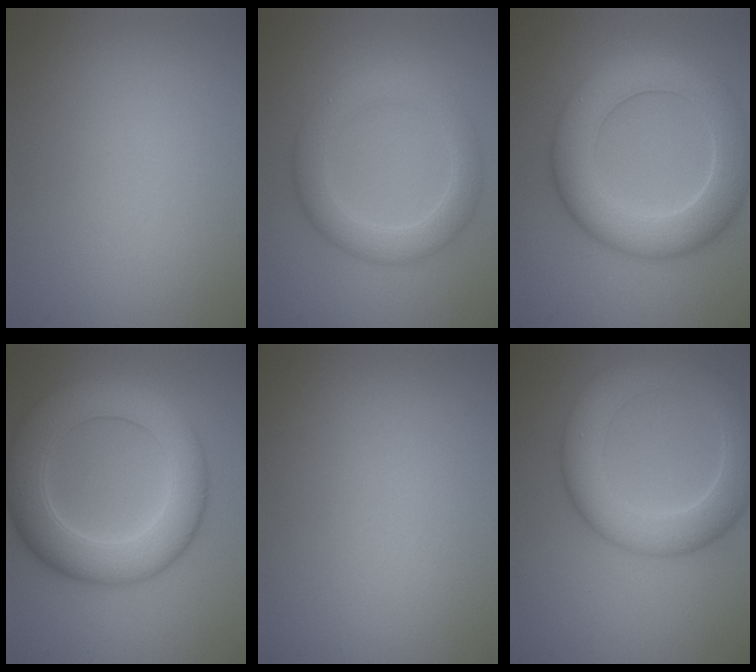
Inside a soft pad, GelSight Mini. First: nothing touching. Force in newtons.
{"total": 4.3, "press": 4.3, "slide": 0.3}
{"total": 7.9, "press": 7.9, "slide": 0.4}
{"total": 8.8, "press": 8.8, "slide": 0.3}
{"total": 0.0}
{"total": 6.8, "press": 6.7, "slide": 0.3}